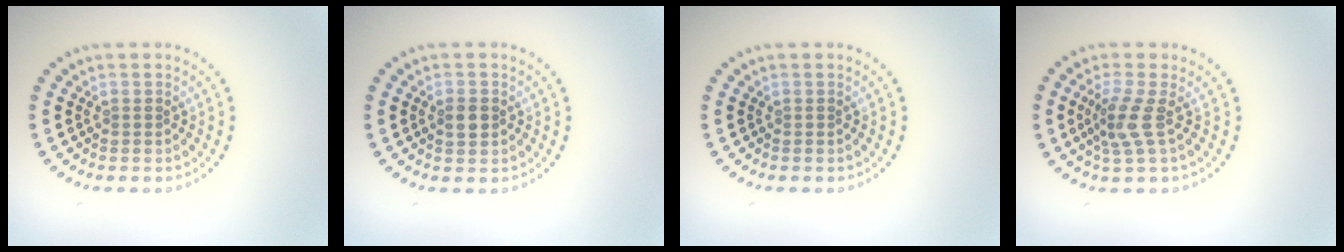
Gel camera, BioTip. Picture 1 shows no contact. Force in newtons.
{"total": 1.7, "press": 1.7, "slide": 0.1}
{"total": 0.0}
{"total": 2.8, "press": 2.1, "slide": 1.8}